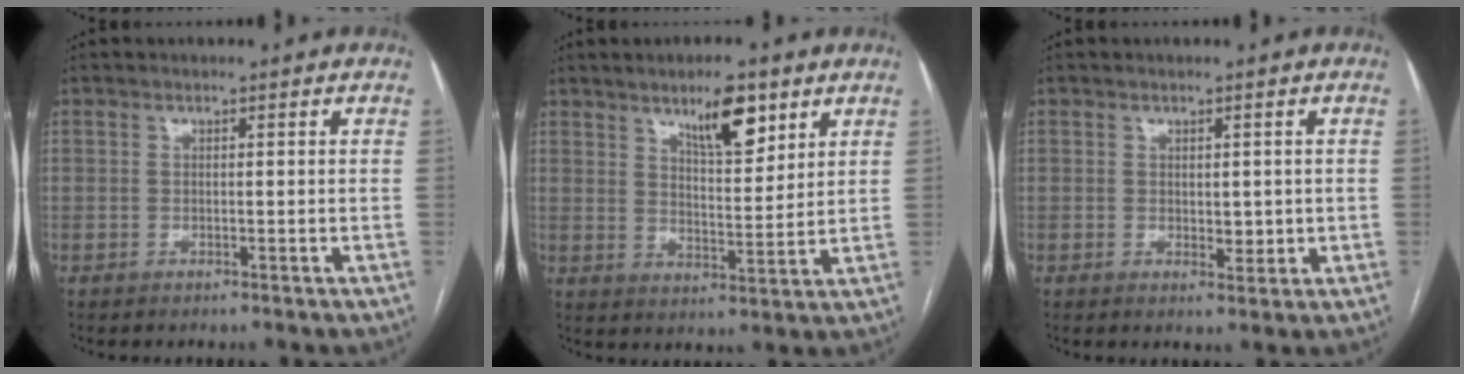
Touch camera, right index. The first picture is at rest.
{"total": 8.3, "force": [5.2, 2.3, 6.1], "torque": [-0.103, -0.002, 0.089]}
{"total": 2.5, "force": [0.1, 1.4, 2.1], "torque": [-0.026, -0.005, 0.007]}